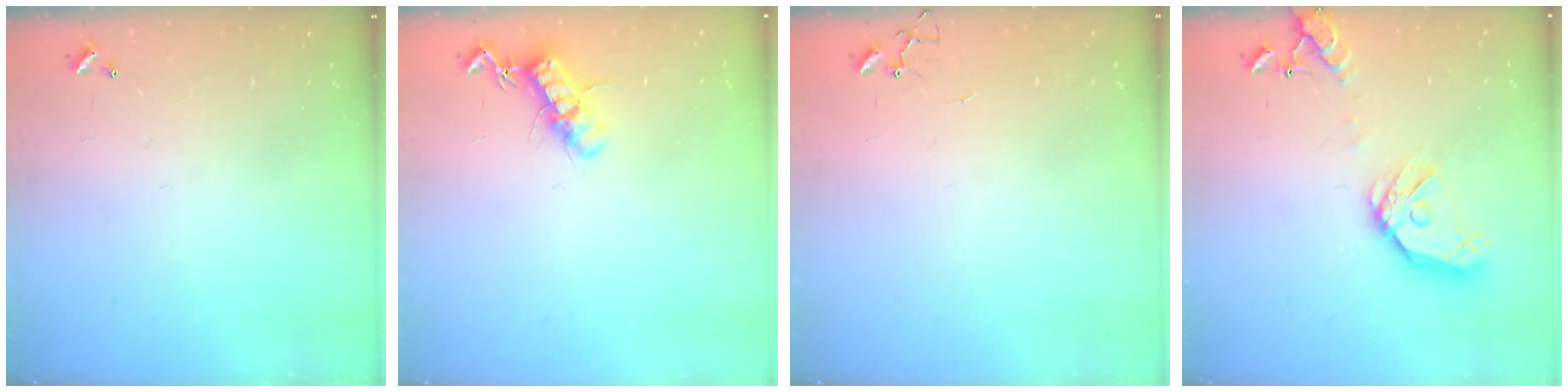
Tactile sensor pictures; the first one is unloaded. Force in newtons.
{"total": 12.5, "press": 12.5, "slide": 0.4}
{"total": 3.8, "press": 3.7, "slide": 0.3}
{"total": 16.8, "press": 16.6, "slide": 2.9}